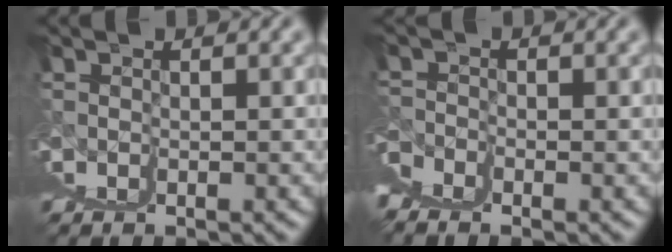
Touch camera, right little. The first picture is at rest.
{"total": 2.7, "force": [1.7, -2.1, -0.2], "torque": [0.017, 0.014, 0.030]}